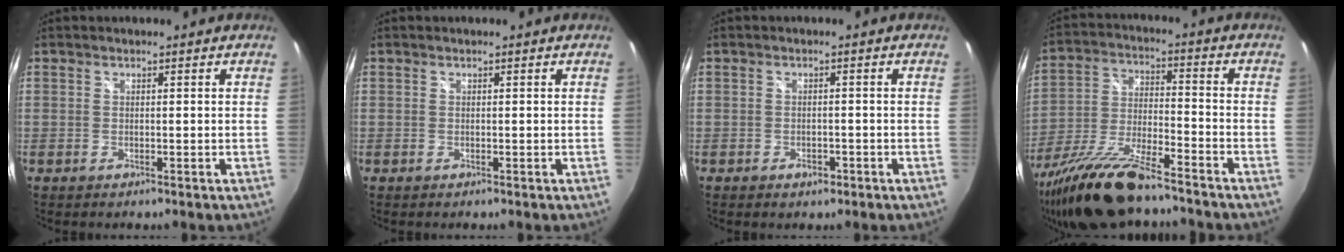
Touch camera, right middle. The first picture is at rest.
{"total": 0.0}
{"total": 2.1, "force": [-1.2, 1.4, 1.0], "torque": [-0.018, -0.002, -0.018]}
{"total": 16.5, "force": [-12.9, 3.3, 9.8], "torque": [-0.206, -0.035, -0.235]}